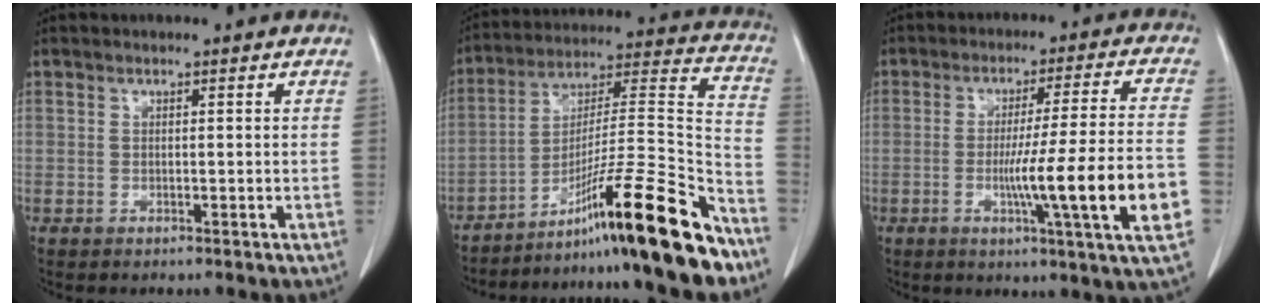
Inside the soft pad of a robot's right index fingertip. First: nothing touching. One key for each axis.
{"total": 22.2, "fx": -15.7, "fy": -0.4, "fz": 15.7, "tx": -0.217, "ty": 0.009, "tz": -0.261}
{"total": 15.8, "fx": -4.0, "fy": -1.3, "fz": 15.2, "tx": -0.218, "ty": -0.014, "tz": -0.064}